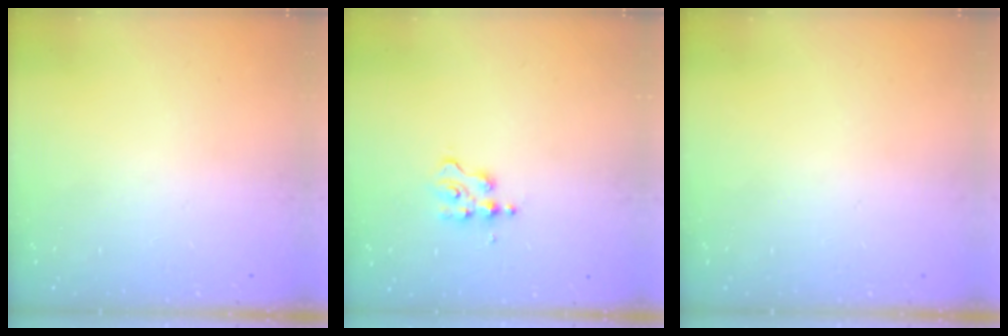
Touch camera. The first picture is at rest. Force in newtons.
{"total": 2.6, "press": 2.6, "slide": 0.3}
{"total": 0.0}